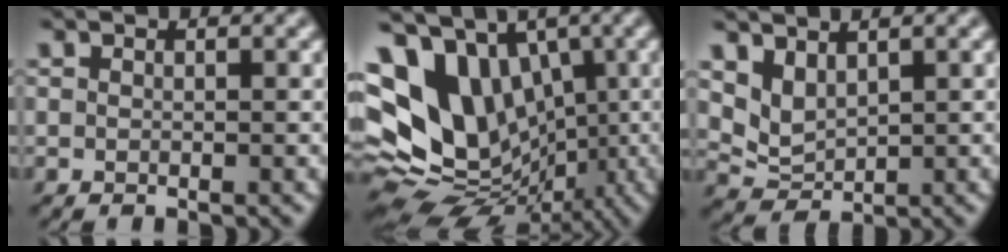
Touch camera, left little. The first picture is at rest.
{"total": 13.6, "force": [2.1, 10.4, 8.7], "torque": [-0.176, -0.007, 0.043]}
{"total": 2.6, "force": [1.5, 1.5, 1.5], "torque": [-0.040, -0.009, 0.037]}